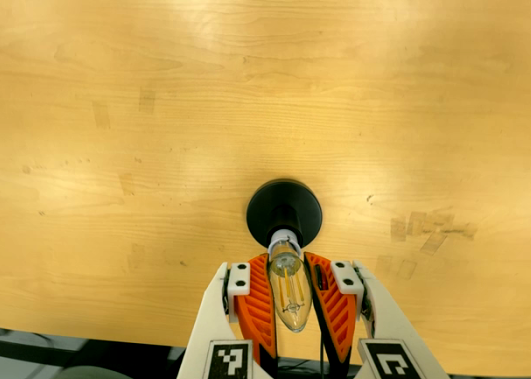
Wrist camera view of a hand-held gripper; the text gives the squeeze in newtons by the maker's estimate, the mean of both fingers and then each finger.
{"total": 17.3, "left": 16.2, "right": 18.4}